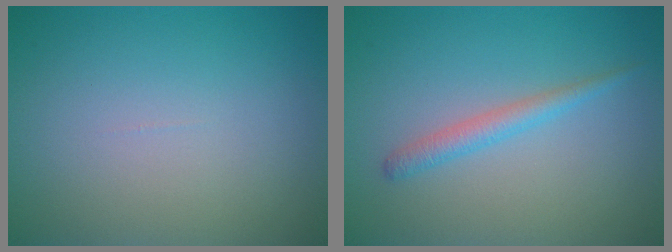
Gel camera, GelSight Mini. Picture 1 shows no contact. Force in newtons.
{"total": 1.8, "press": 1.8, "slide": 0.0}